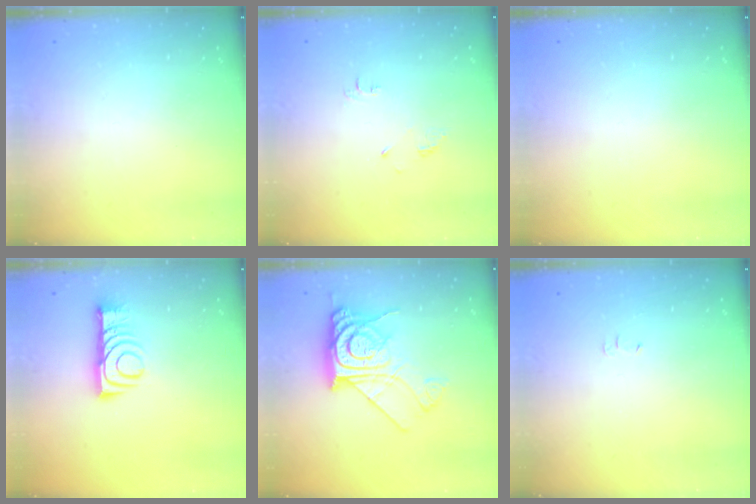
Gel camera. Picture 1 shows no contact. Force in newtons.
{"total": 4.4, "press": 4.4, "slide": 0.6}
{"total": 0.0}
{"total": 9.2, "press": 9.2, "slide": 0.5}
{"total": 17.5, "press": 17.4, "slide": 1.6}
{"total": 4.2, "press": 4.2, "slide": 0.5}